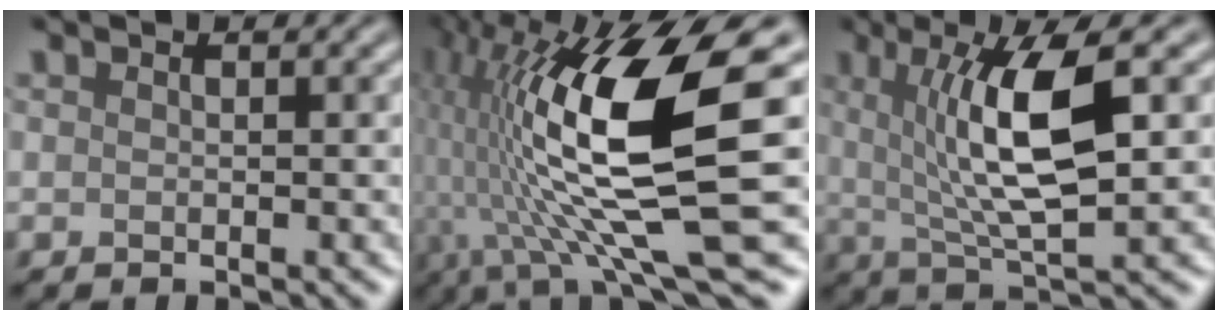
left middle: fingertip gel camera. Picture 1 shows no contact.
{"total": 15.9, "force": [1.2, 4.9, 15.0], "torque": [-0.295, -0.004, 0.025]}
{"total": 8.1, "force": [1.5, 2.0, 7.7], "torque": [-0.134, -0.005, 0.030]}